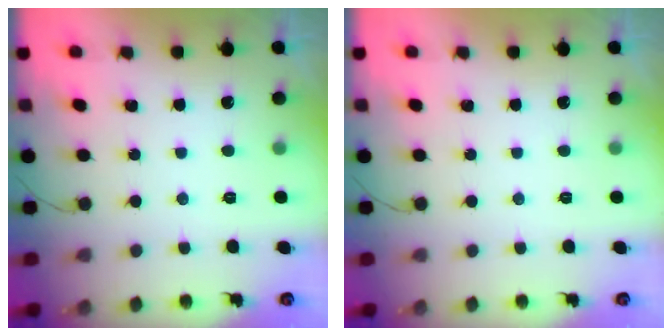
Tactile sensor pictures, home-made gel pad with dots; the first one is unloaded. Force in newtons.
{"total": 0.0}